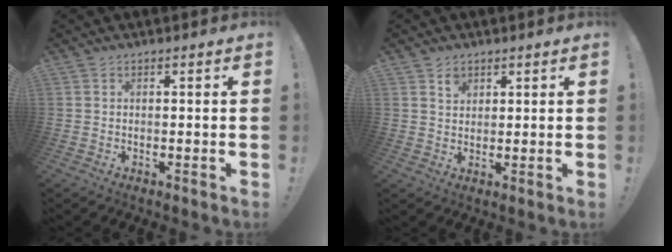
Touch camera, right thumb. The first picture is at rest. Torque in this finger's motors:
{"motor_torque": [-0.04, 0.20, 0.27, 0.09, 0.00]}